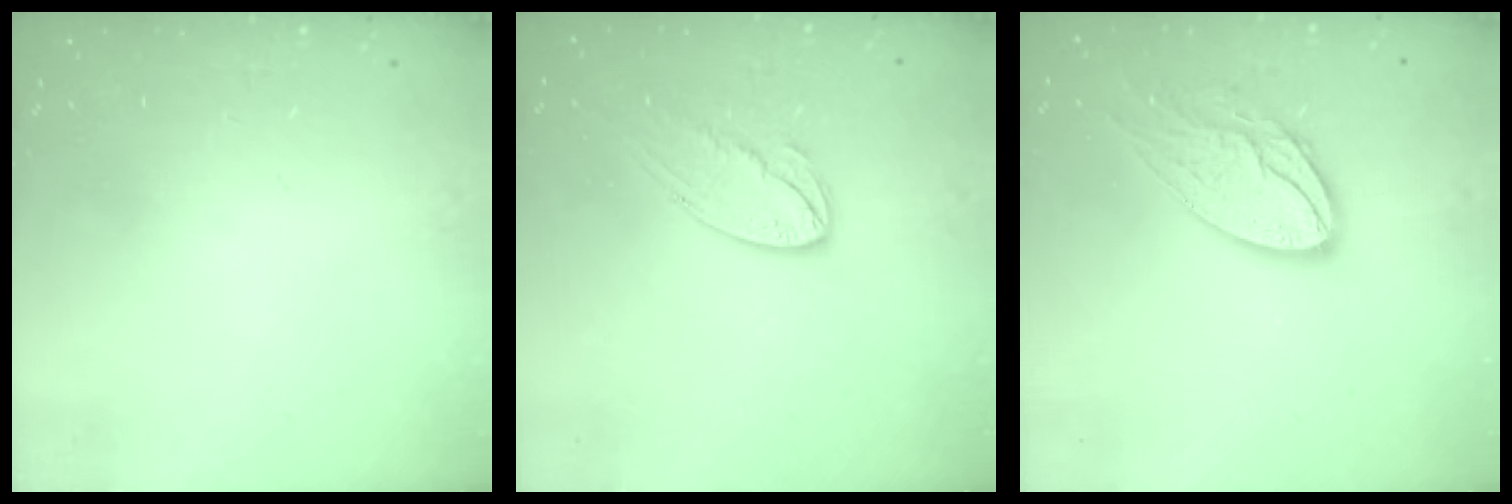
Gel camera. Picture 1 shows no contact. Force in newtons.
{"total": 10.4, "press": 10.4, "slide": 0.8}
{"total": 15.1, "press": 15.0, "slide": 1.3}